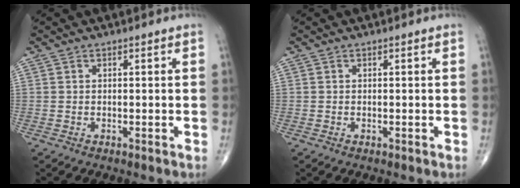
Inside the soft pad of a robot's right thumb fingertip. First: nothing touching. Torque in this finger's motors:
{"motor_torque": [0.97, -0.74, 0.13, 0.10, 0.01]}